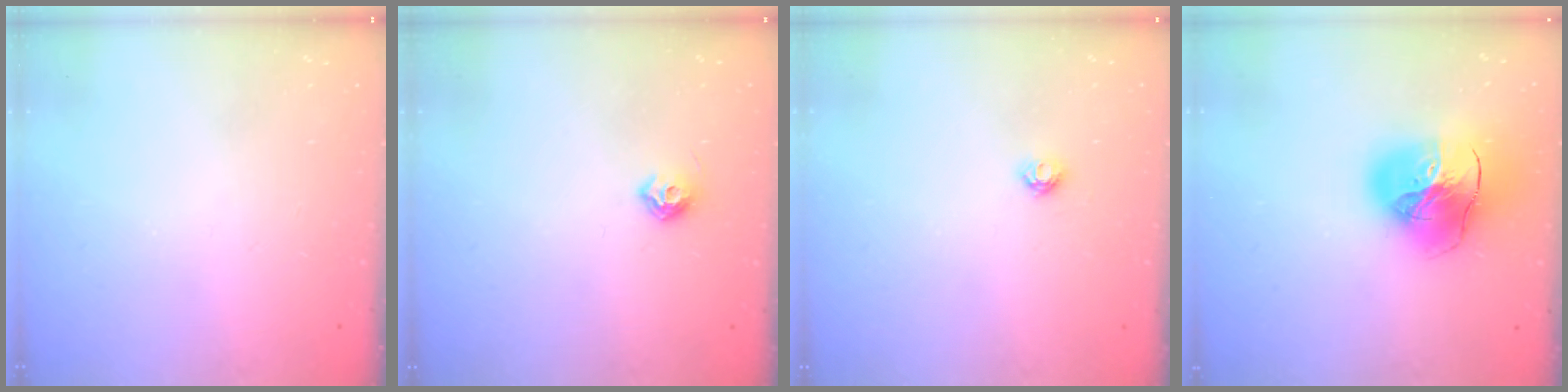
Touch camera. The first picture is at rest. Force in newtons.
{"total": 6.4, "press": 6.3, "slide": 1.1}
{"total": 3.6, "press": 3.5, "slide": 0.3}
{"total": 20.3, "press": 20.2, "slide": 2.2}